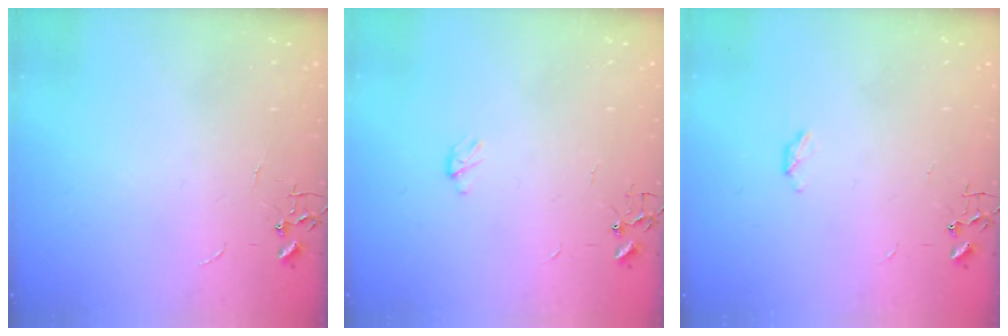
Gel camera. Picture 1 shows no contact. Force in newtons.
{"total": 2.9, "press": 2.9, "slide": 0.4}
{"total": 2.8, "press": 2.8, "slide": 0.5}